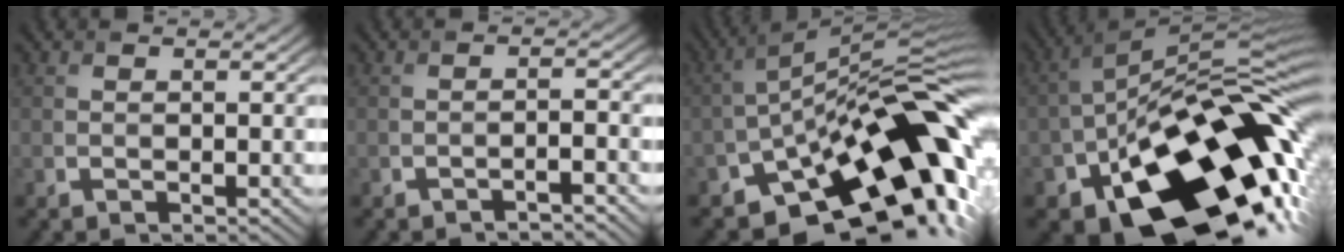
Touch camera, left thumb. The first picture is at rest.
{"total": 1.5, "force": [-1.3, 0.1, 0.7], "torque": [-0.008, 0.008, -0.031]}
{"total": 17.6, "force": [-8.6, 7.6, 13.3], "torque": [-0.166, 0.003, -0.157]}
{"total": 19.8, "force": [-8.9, 10.6, 14.2], "torque": [-0.216, -0.035, -0.135]}